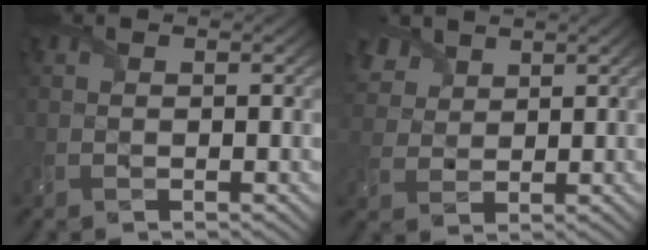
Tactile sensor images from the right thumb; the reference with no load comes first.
{"total": 5.6, "force": [3.7, 3.5, 2.4], "torque": [-0.080, 0.011, 0.071]}